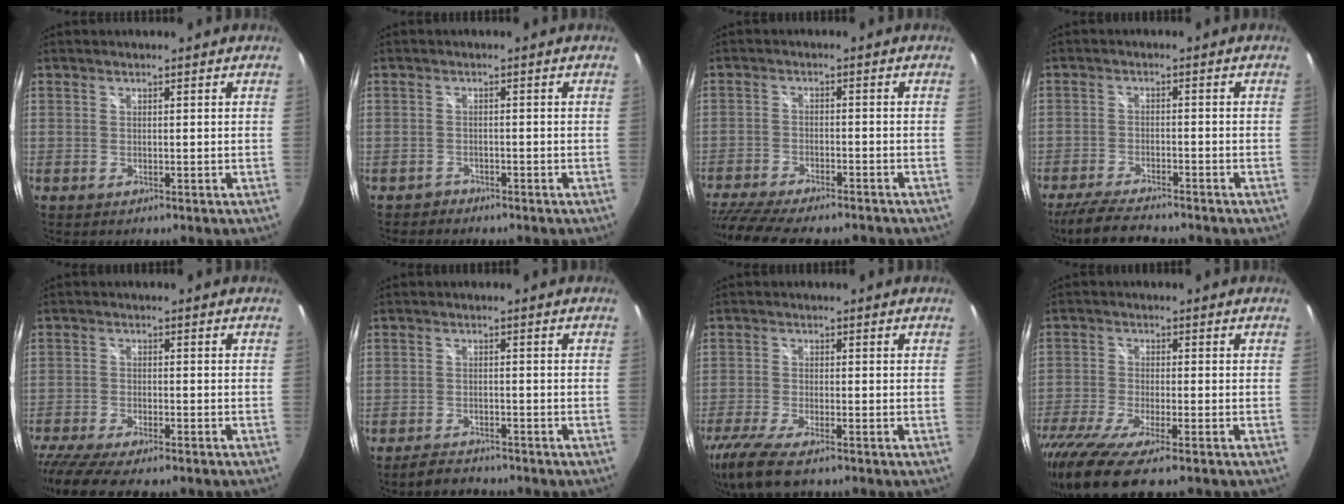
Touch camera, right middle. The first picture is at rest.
{"total": 1.7, "force": [-1.4, 0.9, -0.2], "torque": [-0.002, 0.004, -0.026]}
{"total": 15.8, "force": [-13.5, 3.2, 7.5], "torque": [-0.162, -0.037, -0.215]}
{"total": 8.9, "force": [-7.8, 1.4, 4.1], "torque": [-0.106, -0.022, -0.134]}
{"total": 10.7, "force": [-8.9, 1.9, 5.5], "torque": [-0.133, -0.042, -0.153]}
{"total": 4.2, "force": [-3.8, 1.4, 1.0], "torque": [-0.037, 0.000, -0.063]}
{"total": 10.3, "force": [-7.7, 2.3, 6.5], "torque": [-0.157, -0.045, -0.144]}
{"total": 14.3, "force": [-10.5, 2.3, 9.3], "torque": [-0.206, -0.059, -0.189]}